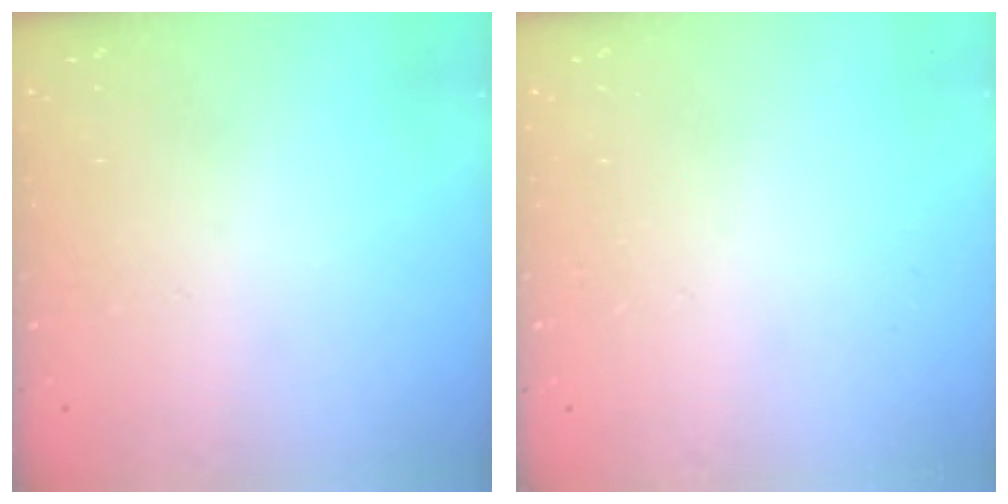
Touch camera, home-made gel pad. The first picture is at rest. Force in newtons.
{"total": 0.0}